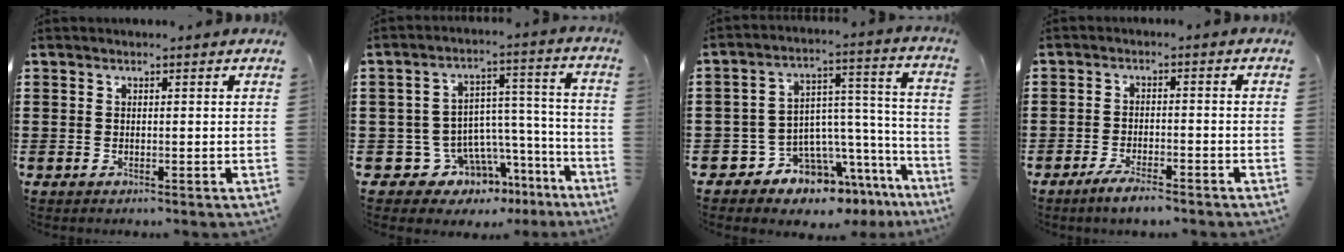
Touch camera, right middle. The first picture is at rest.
{"total": 7.8, "force": [-5.9, 4.9, 1.1], "torque": [-0.040, 0.007, -0.103]}
{"total": 8.0, "force": [-7.0, 3.6, 1.7], "torque": [-0.040, 0.000, -0.131]}
{"total": 3.3, "force": [-2.9, 0.4, 1.5], "torque": [-0.025, 0.006, -0.057]}